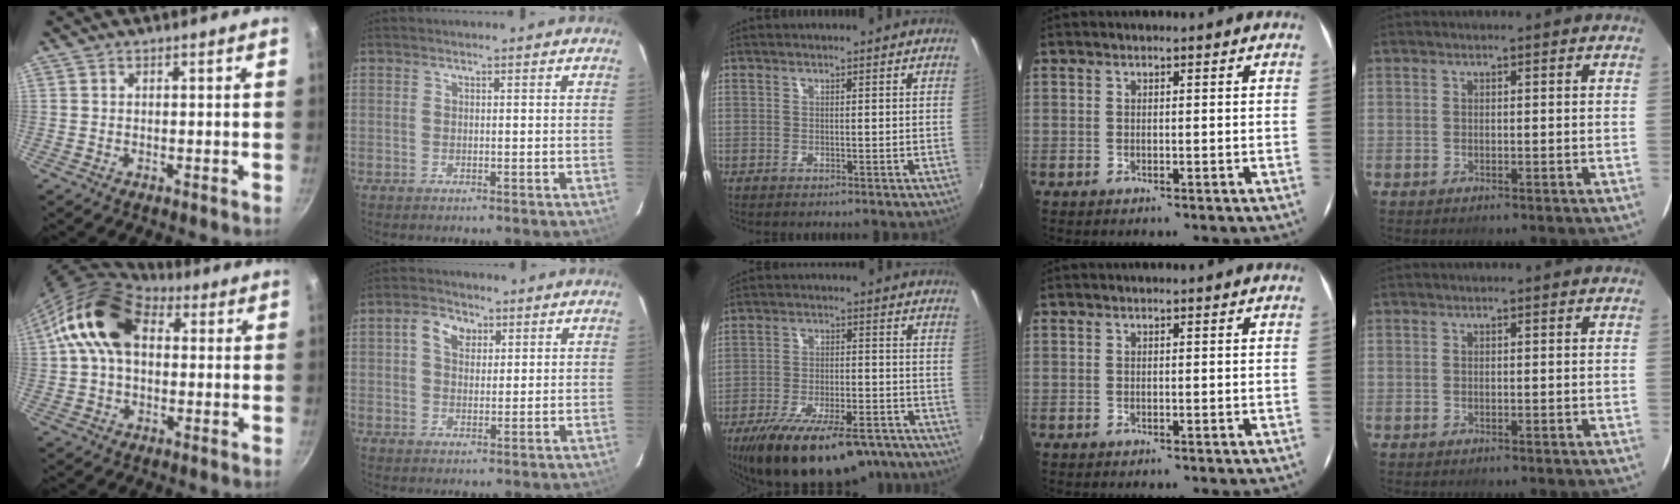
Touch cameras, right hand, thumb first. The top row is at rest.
{"thumb": {"total": 13.7, "force": [2.7, 9.5, 9.5], "torque": [-0.148, 0.021, 0.029]}, "index": {"total": 5.0, "force": [1.9, 3.7, 2.8], "torque": [-0.048, 0.020, 0.034]}, "middle": {"total": 20.9, "force": [-15.4, 7.2, 12.1], "torque": [-0.221, -0.037, -0.223]}}